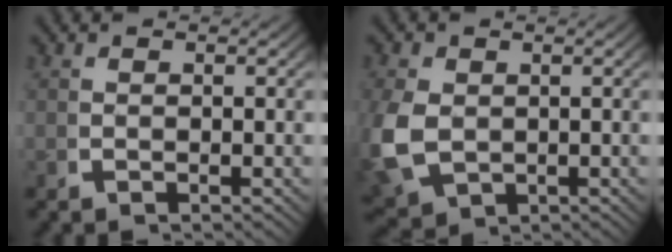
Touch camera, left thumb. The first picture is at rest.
{"total": 7.1, "force": [-1.0, 5.8, 4.0], "torque": [-0.128, -0.047, 0.012]}